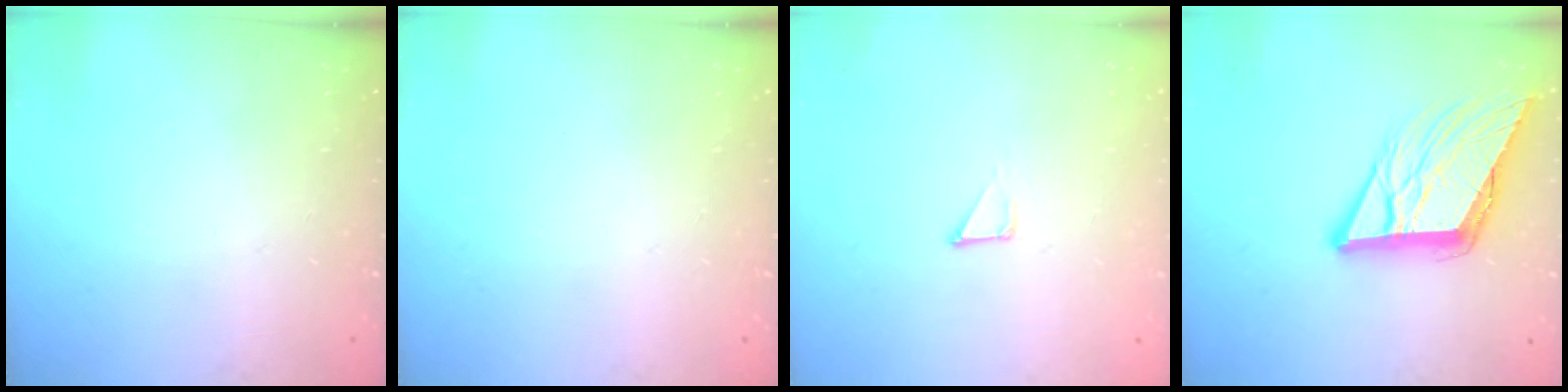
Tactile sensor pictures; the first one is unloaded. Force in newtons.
{"total": 0.0}
{"total": 1.3, "press": 1.3, "slide": 0.0}
{"total": 13.2, "press": 13.0, "slide": 2.6}